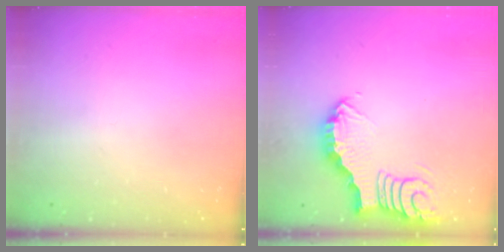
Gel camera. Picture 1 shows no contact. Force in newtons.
{"total": 4.7, "press": 4.7, "slide": 0.4}